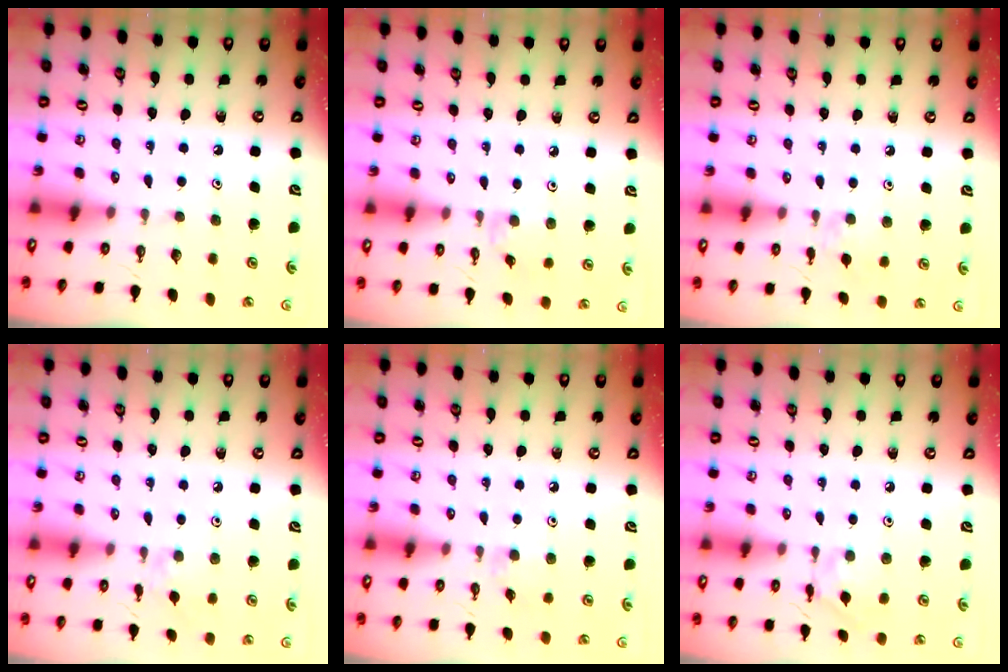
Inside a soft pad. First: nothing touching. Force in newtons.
{"total": 1.6, "press": 1.5, "slide": 0.4}
{"total": 4.1, "press": 4.1, "slide": 0.8}
{"total": 2.3, "press": 2.3, "slide": 0.4}
{"total": 2.7, "press": 2.6, "slide": 0.4}
{"total": 5.4, "press": 5.4, "slide": 0.6}